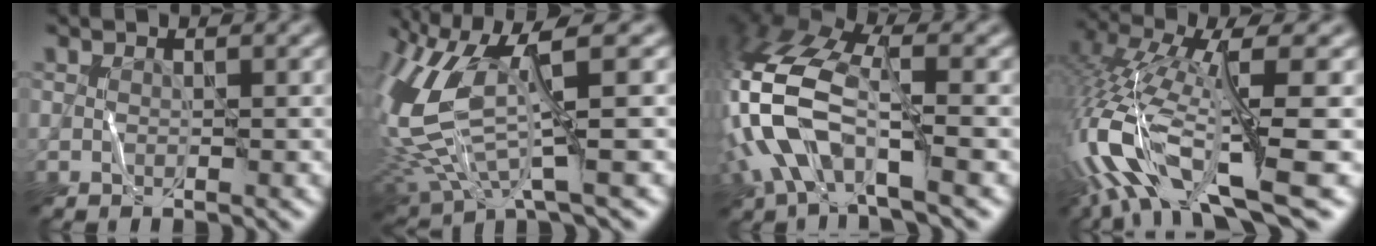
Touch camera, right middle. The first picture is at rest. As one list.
[{"total": 9.2, "force": [1.1, 3.0, 8.6], "torque": [-0.221, -0.005, 0.029]}, {"total": 10.1, "force": [-3.4, 4.6, 8.3], "torque": [-0.199, 0.001, -0.063]}, {"total": 12.0, "force": [-3.7, 3.2, 11.0], "torque": [-0.242, 0.007, -0.058]}]